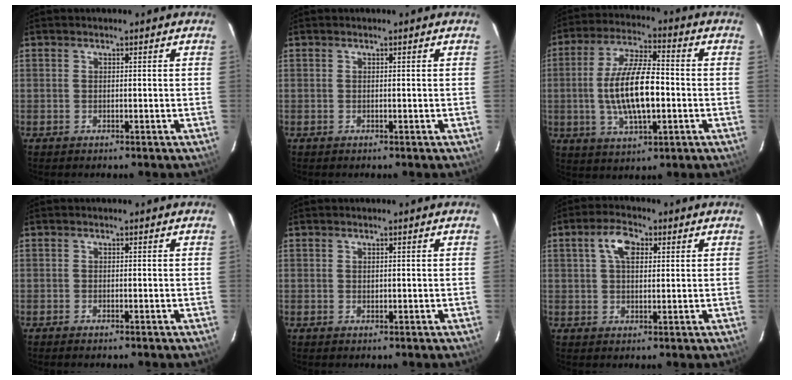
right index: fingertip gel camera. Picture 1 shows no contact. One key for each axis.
{"total": 0.0}
{"total": 13.5, "fx": -1.8, "fy": 4.7, "fz": 12.6, "tx": -0.246, "ty": -0.001, "tz": -0.026}
{"total": 0.5, "fx": -0.5, "fy": -0.1, "fz": 0.0, "tx": -0.001, "ty": -0.002, "tz": -0.010}
{"total": 0.5, "fx": 0.2, "fy": 0.5, "fz": 0.1, "tx": 0.000, "ty": 0.000, "tz": 0.007}
{"total": 5.3, "fx": 2.0, "fy": 3.0, "fz": 3.9, "tx": -0.070, "ty": 0.016, "tz": 0.036}